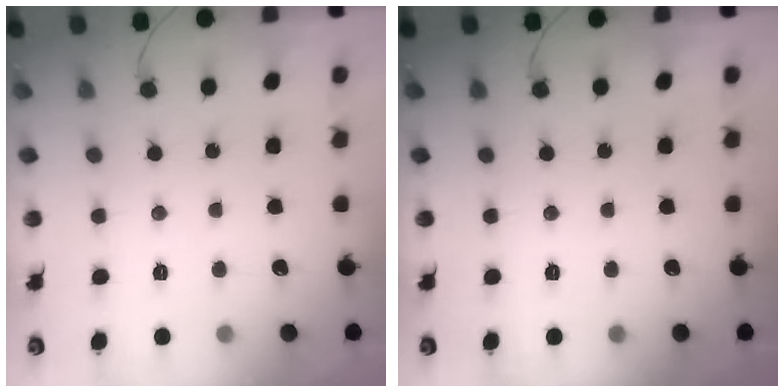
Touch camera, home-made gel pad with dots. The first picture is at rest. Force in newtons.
{"total": 0.0}